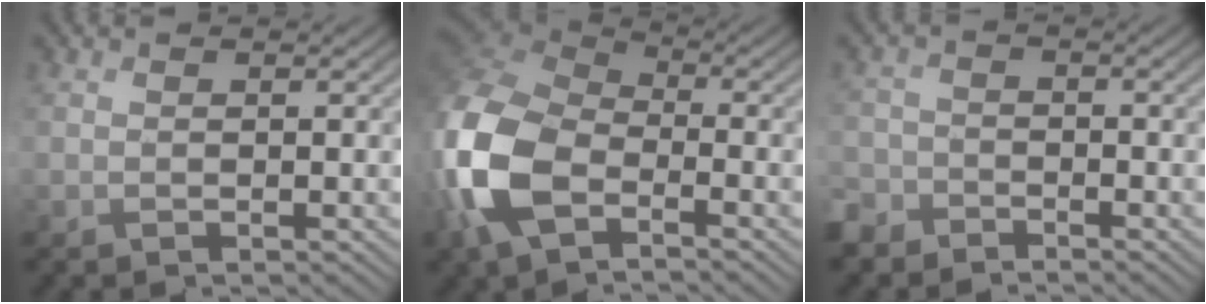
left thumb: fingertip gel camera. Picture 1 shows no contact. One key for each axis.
{"total": 13.0, "fx": -4.5, "fy": 7.2, "fz": 9.8, "tx": -0.267, "ty": -0.010, "tz": -0.096}
{"total": 3.8, "fx": -3.0, "fy": 2.2, "fz": 0.7, "tx": -0.023, "ty": -0.002, "tz": -0.072}